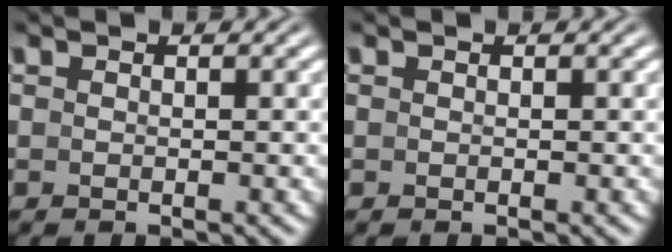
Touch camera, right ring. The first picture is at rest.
{"total": 0.0}